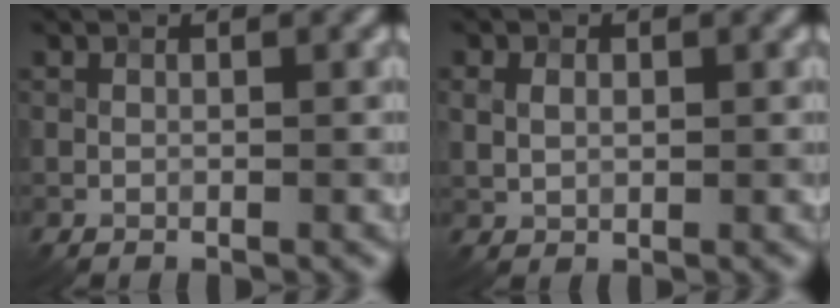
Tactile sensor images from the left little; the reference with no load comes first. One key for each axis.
{"total": 1.7, "fx": 0.4, "fy": 1.3, "fz": 1.1, "tx": -0.023, "ty": 0.002, "tz": 0.009}